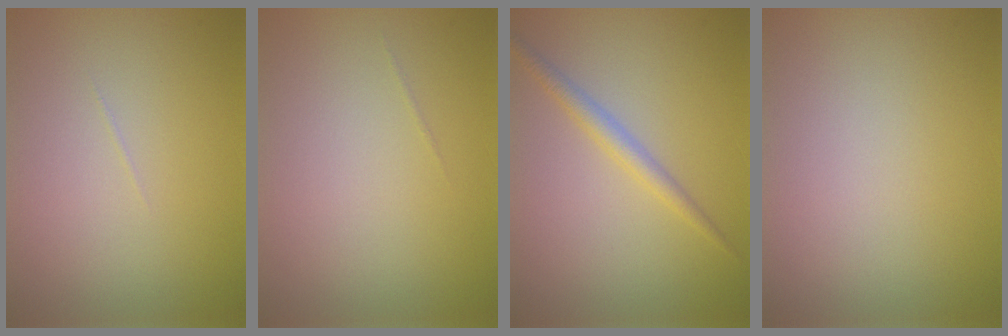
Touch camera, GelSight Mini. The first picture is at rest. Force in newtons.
{"total": 0.0}
{"total": 1.8, "press": 1.8, "slide": 0.0}
{"total": 0.0}